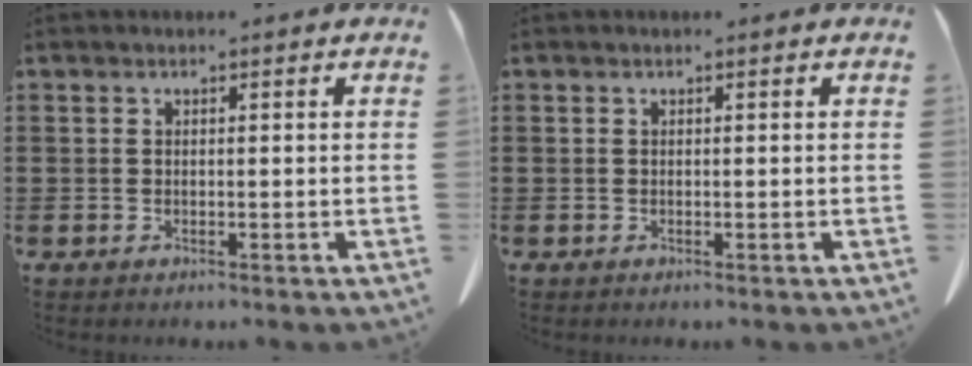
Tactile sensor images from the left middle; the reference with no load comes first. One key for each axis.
{"total": 0.0}